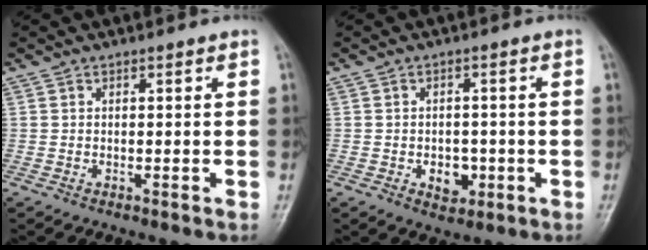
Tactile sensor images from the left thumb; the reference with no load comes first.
{"total": 4.4, "force": [-1.2, 3.2, 2.7], "torque": [-0.019, 0.005, -0.010]}